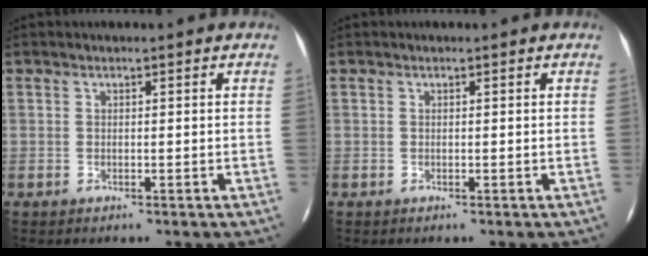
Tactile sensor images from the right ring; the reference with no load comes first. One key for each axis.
{"total": 0.0}